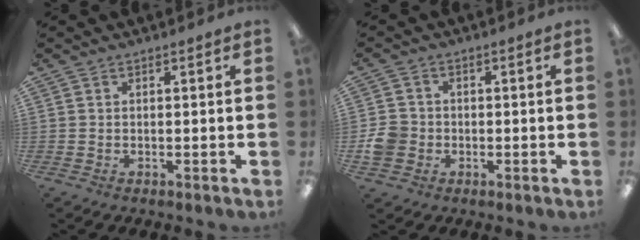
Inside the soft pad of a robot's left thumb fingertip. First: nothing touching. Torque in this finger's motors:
{"motor_torque": [-0.69, 0.67, 0.32, -0.20, 0.00]}